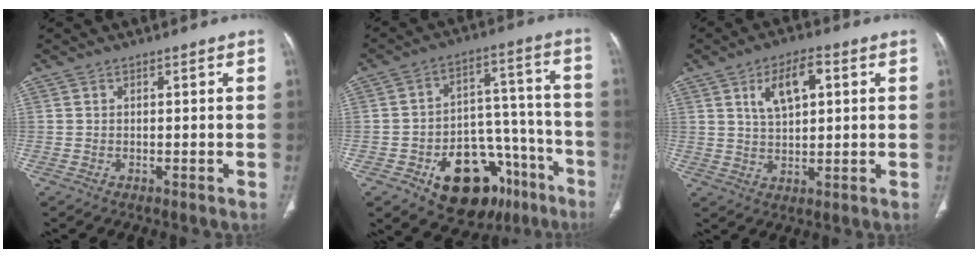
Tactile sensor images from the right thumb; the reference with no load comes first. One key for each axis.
{"total": 20.6, "fx": -10.8, "fy": 12.4, "fz": 12.4, "tx": -0.128, "ty": 0.088, "tz": -0.149}
{"total": 8.2, "fx": 2.8, "fy": 4.0, "fz": 6.6, "tx": -0.104, "ty": -0.001, "tz": 0.051}